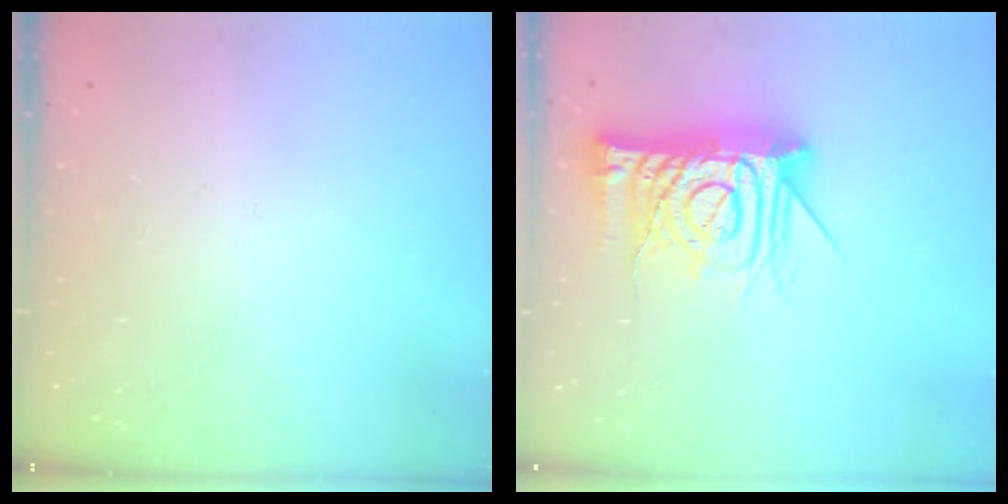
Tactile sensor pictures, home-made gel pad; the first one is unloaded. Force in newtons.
{"total": 17.6, "press": 17.5, "slide": 1.7}